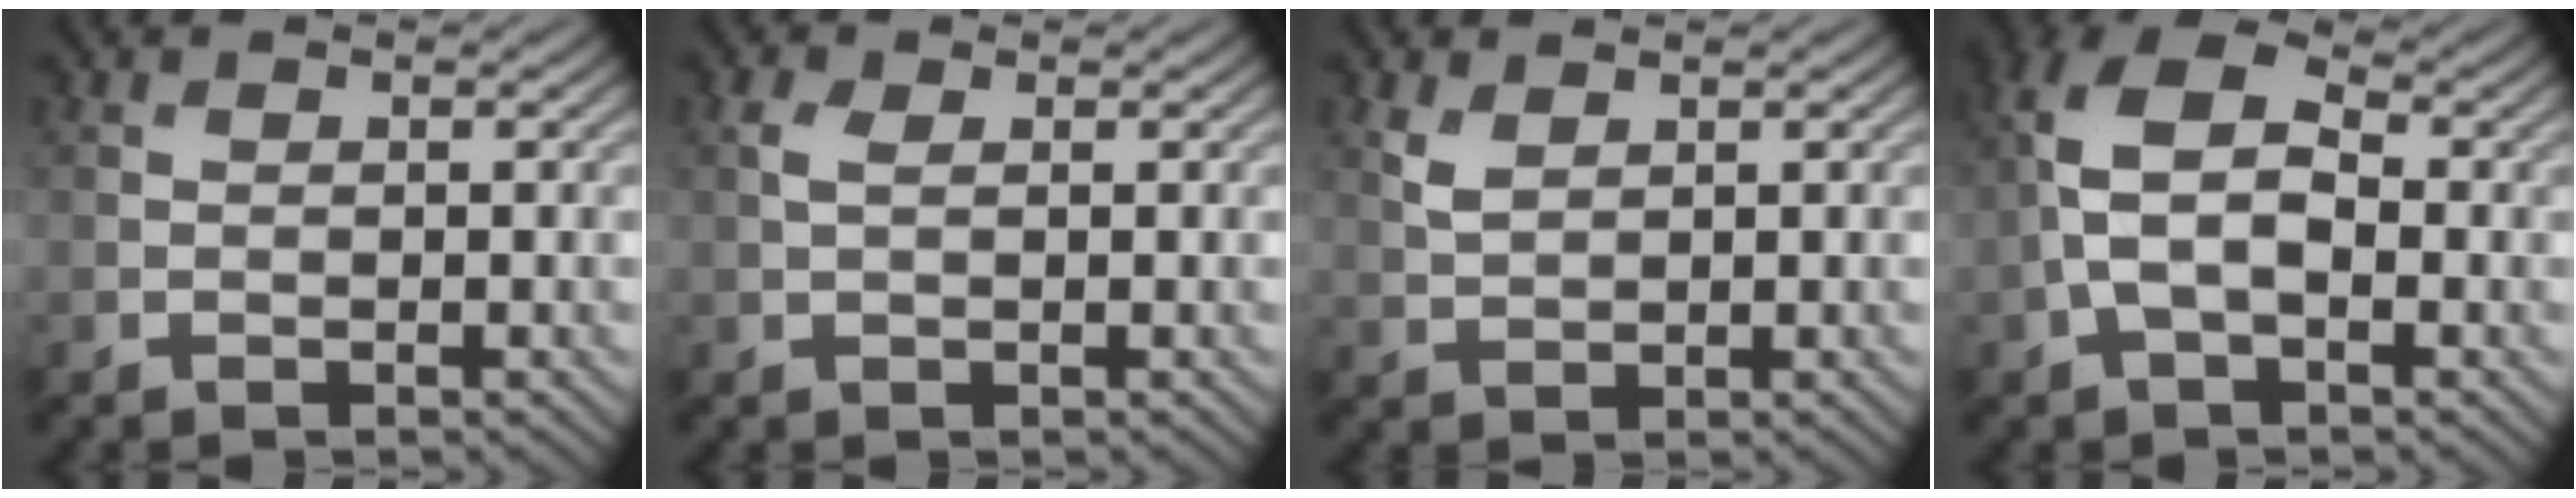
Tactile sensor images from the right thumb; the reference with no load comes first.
{"total": 1.5, "force": [0.5, 0.8, 1.2], "torque": [-0.032, 0.002, 0.006]}
{"total": 2.1, "force": [1.2, 1.0, 1.3], "torque": [-0.039, -0.001, 0.029]}
{"total": 8.3, "force": [-0.8, 4.8, 6.7], "torque": [-0.155, 0.015, -0.029]}